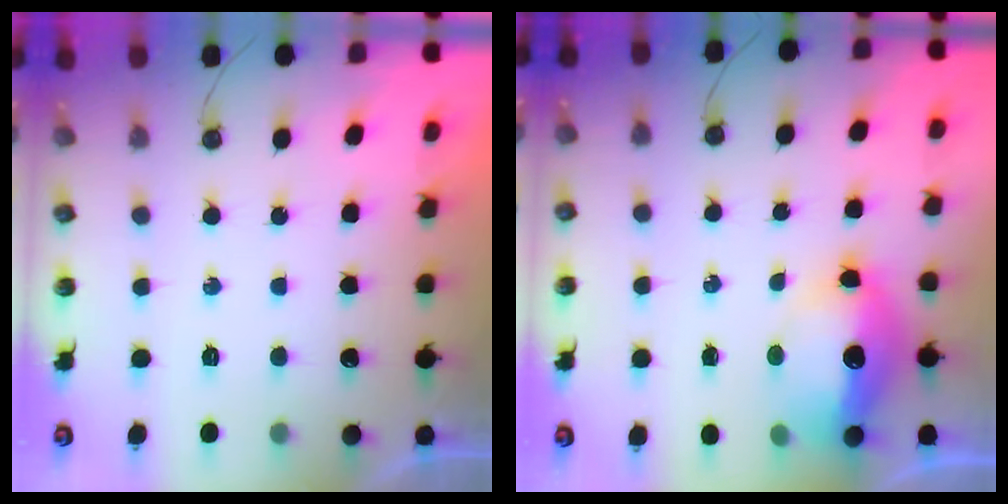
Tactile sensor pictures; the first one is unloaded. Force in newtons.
{"total": 13.4, "press": 13.3, "slide": 1.4}